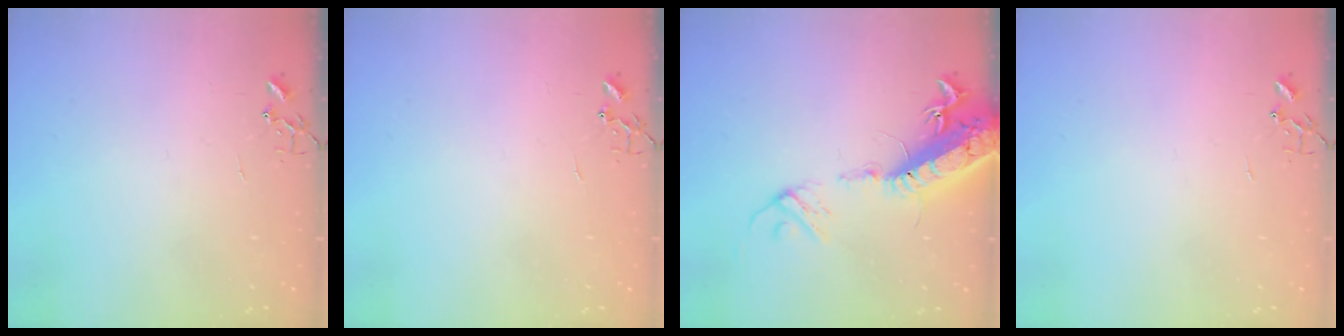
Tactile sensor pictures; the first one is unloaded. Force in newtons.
{"total": 0.0}
{"total": 20.7, "press": 20.1, "slide": 4.8}
{"total": 0.0}